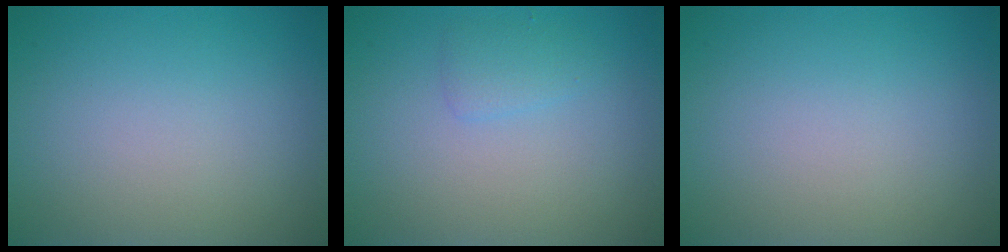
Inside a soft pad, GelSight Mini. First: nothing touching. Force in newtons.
{"total": 1.2, "press": 1.2, "slide": 0.1}
{"total": 0.0}